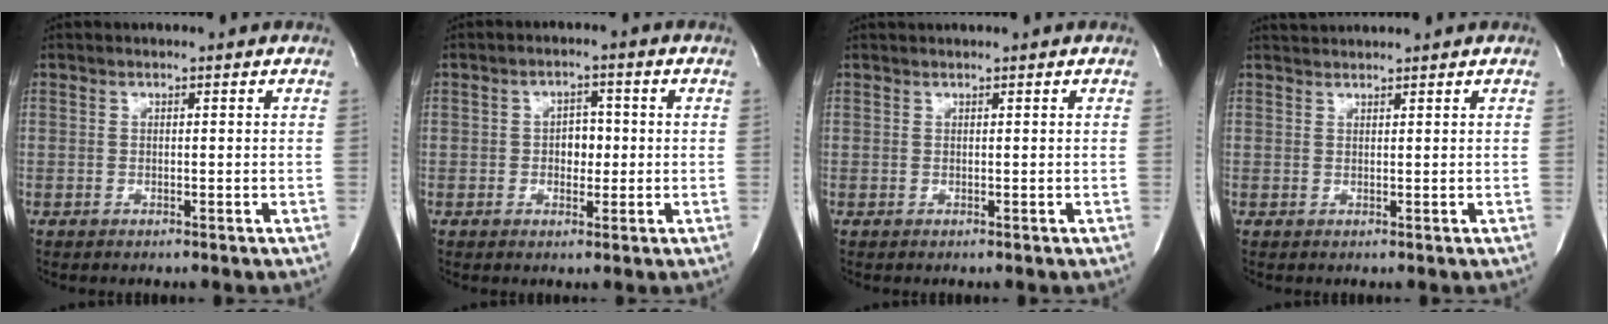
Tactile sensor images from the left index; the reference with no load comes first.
{"total": 3.4, "force": [-0.2, 2.2, 2.6], "torque": [-0.033, 0.009, -0.001]}
{"total": 1.1, "force": [1.0, -0.2, 0.3], "torque": [-0.004, 0.016, 0.024]}
{"total": 2.2, "force": [2.2, -0.5, 0.0], "torque": [-0.001, 0.018, 0.047]}